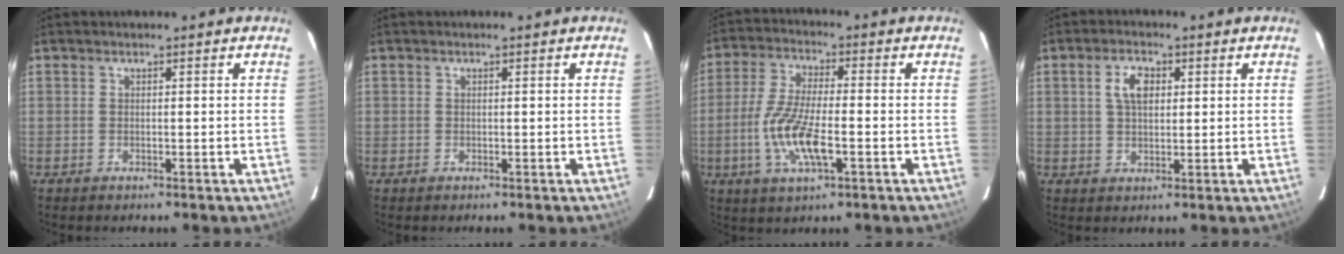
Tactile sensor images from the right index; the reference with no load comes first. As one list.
[{"total": 0.0}, {"total": 11.1, "force": [-3.2, 2.9, 10.2], "torque": [-0.214, -0.008, -0.063]}, {"total": 4.7, "force": [1.5, 2.7, 3.6], "torque": [-0.066, 0.011, 0.029]}]